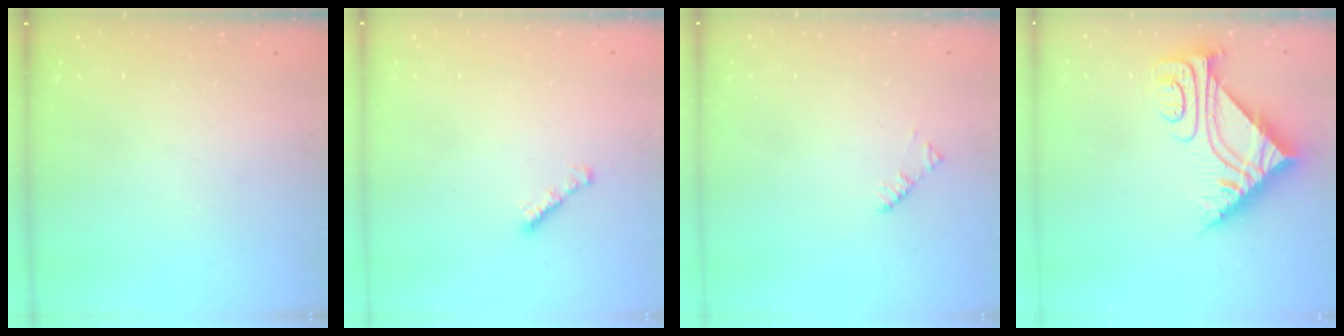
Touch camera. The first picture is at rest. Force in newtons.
{"total": 1.9, "press": 1.9, "slide": 0.5}
{"total": 1.9, "press": 1.9, "slide": 0.3}
{"total": 8.9, "press": 8.8, "slide": 0.7}